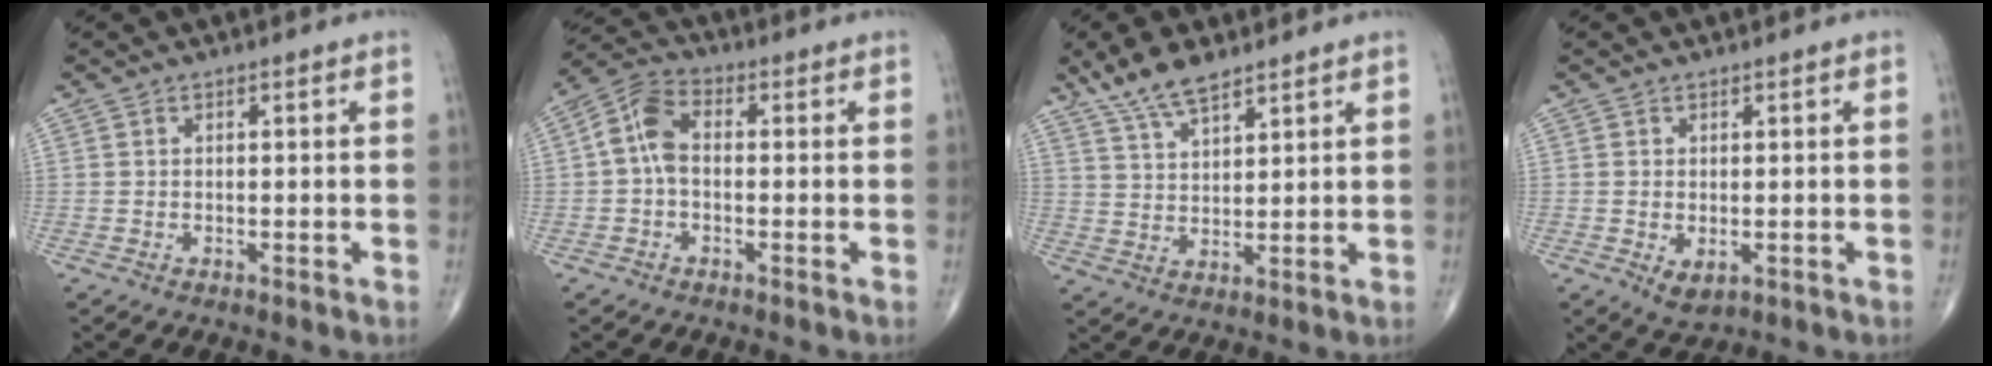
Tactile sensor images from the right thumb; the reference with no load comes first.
{"total": 7.0, "force": [-0.1, 4.3, 5.5], "torque": [-0.101, 0.023, -0.015]}
{"total": 8.0, "force": [6.1, 2.7, 4.5], "torque": [-0.074, -0.028, 0.117]}
{"total": 2.9, "force": [-0.6, 1.8, 2.3], "torque": [-0.035, -0.004, 0.001]}